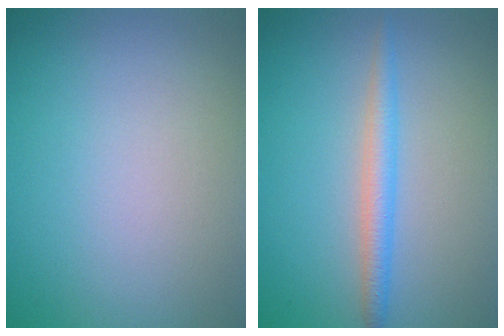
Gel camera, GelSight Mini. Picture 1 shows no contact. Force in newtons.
{"total": 2.3, "press": 2.3, "slide": 0.0}